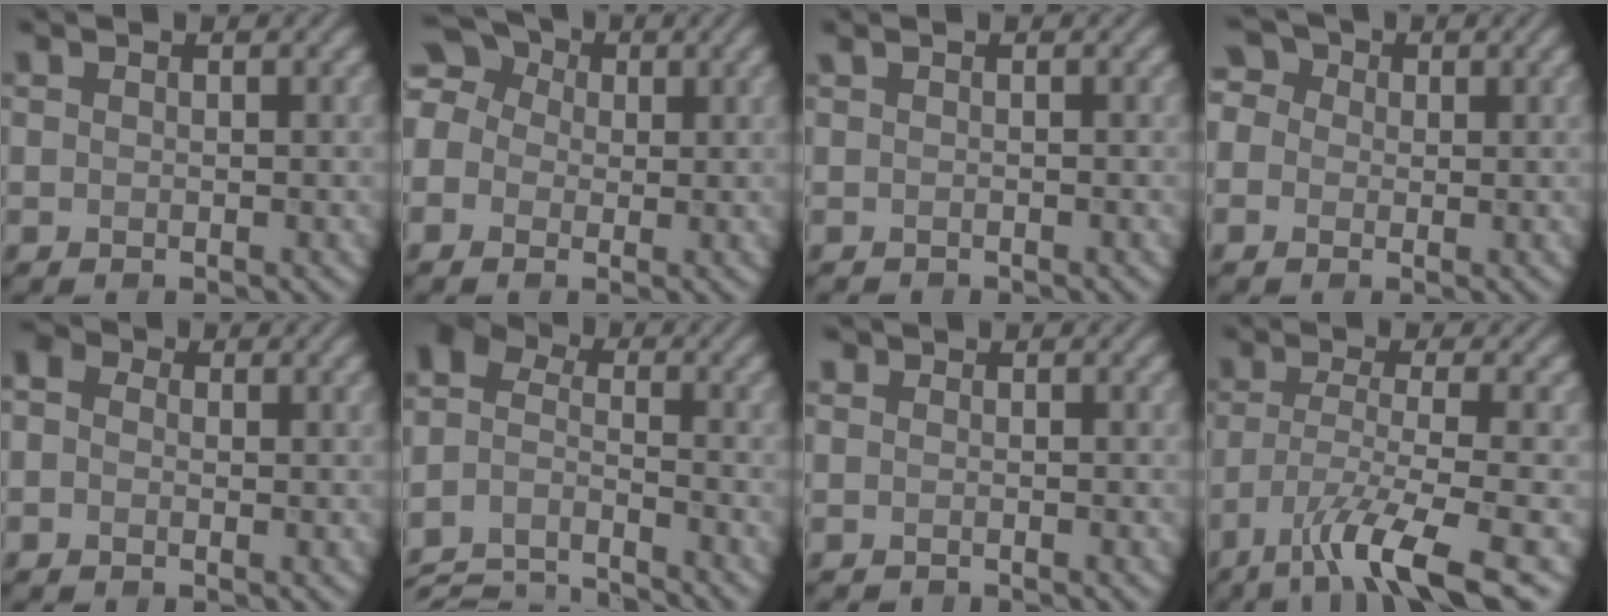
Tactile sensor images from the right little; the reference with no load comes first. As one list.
[{"total": 7.2, "force": [1.0, 6.1, 3.5], "torque": [-0.068, 0.037, -0.025]}, {"total": 0.6, "force": [-0.5, 0.0, 0.3], "torque": [-0.005, -0.007, -0.008]}, {"total": 4.0, "force": [1.0, 3.5, 1.8], "torque": [-0.031, 0.031, -0.014]}, {"total": 2.9, "force": [0.6, 2.3, 1.7], "torque": [-0.024, 0.011, -0.023]}, {"total": 8.1, "force": [-6.3, 3.4, 3.7], "torque": [-0.082, -0.015, -0.122]}, {"total": 0.7, "force": [-0.7, 0.3, 0.1], "torque": [0.003, -0.003, -0.015]}, {"total": 7.6, "force": [-4.2, 1.5, 6.2], "torque": [-0.105, -0.008, -0.080]}]